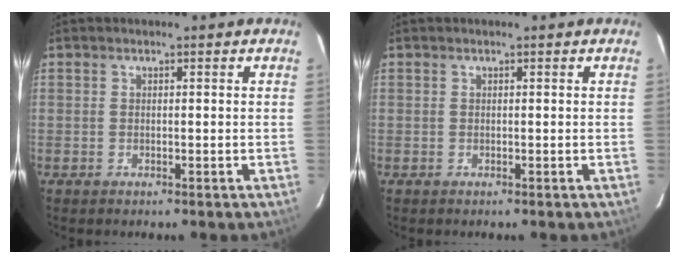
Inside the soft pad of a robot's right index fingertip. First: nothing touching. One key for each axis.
{"total": 0.0}